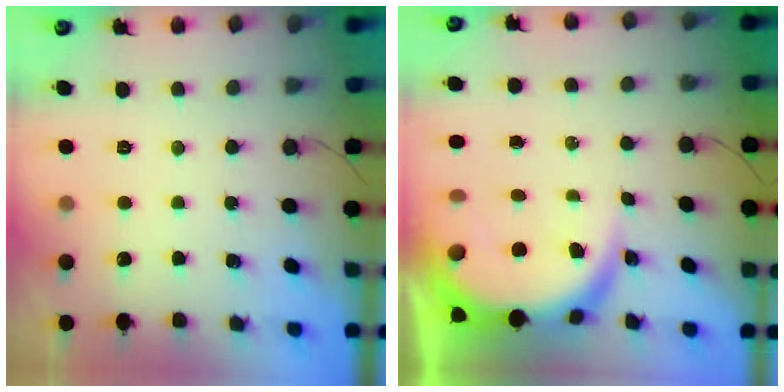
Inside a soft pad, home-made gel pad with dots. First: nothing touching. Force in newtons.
{"total": 8.3, "press": 8.2, "slide": 1.1}